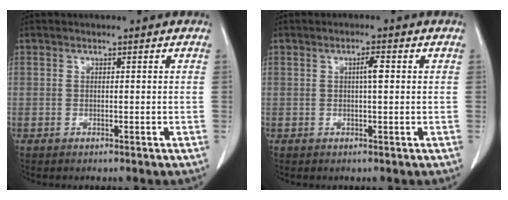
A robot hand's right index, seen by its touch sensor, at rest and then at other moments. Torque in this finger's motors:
{"motor_torque": [0.33, 0.01, 0.06, 0.02]}